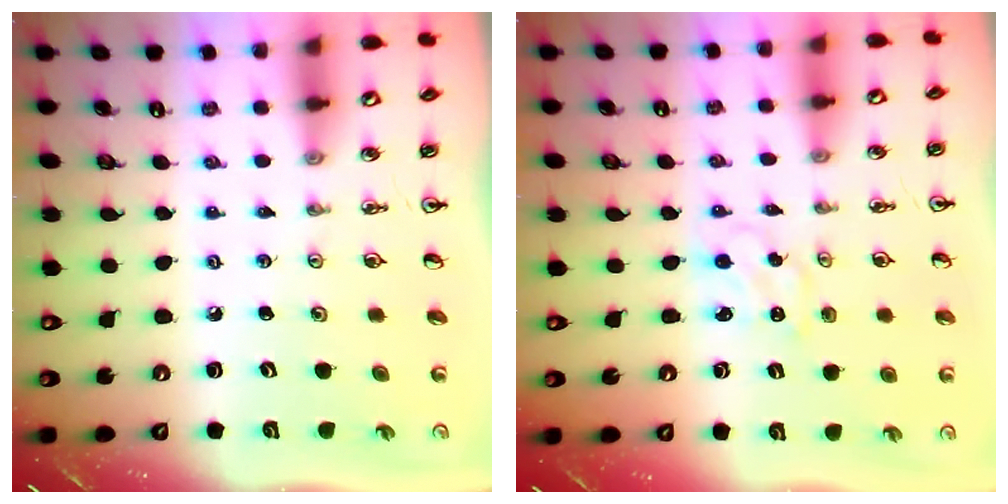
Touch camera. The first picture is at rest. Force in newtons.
{"total": 1.4, "press": 1.4, "slide": 0.3}